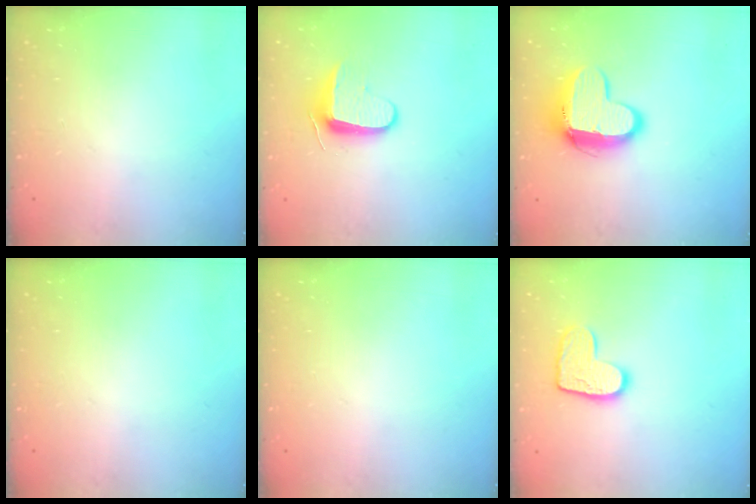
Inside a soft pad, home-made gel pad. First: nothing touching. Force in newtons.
{"total": 8.7, "press": 8.6, "slide": 0.9}
{"total": 12.0, "press": 11.9, "slide": 1.1}
{"total": 0.0}
{"total": 0.0}
{"total": 10.7, "press": 10.7, "slide": 0.5}